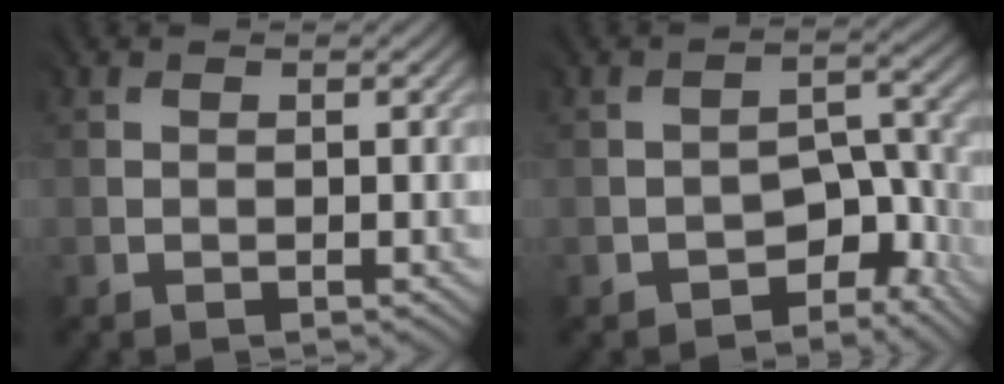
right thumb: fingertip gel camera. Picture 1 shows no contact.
{"total": 5.8, "force": [-4.2, 2.8, 2.9], "torque": [-0.022, -0.001, -0.069]}